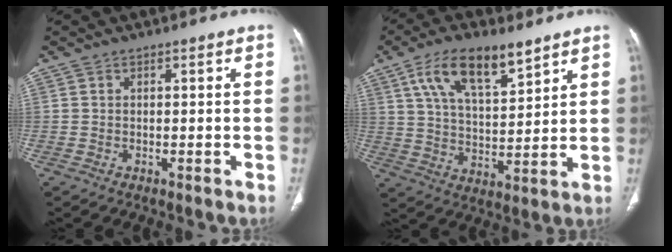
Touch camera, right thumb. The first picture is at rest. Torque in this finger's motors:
{"motor_torque": [-0.25, 0.42, 0.39, 0.17, 0.33]}